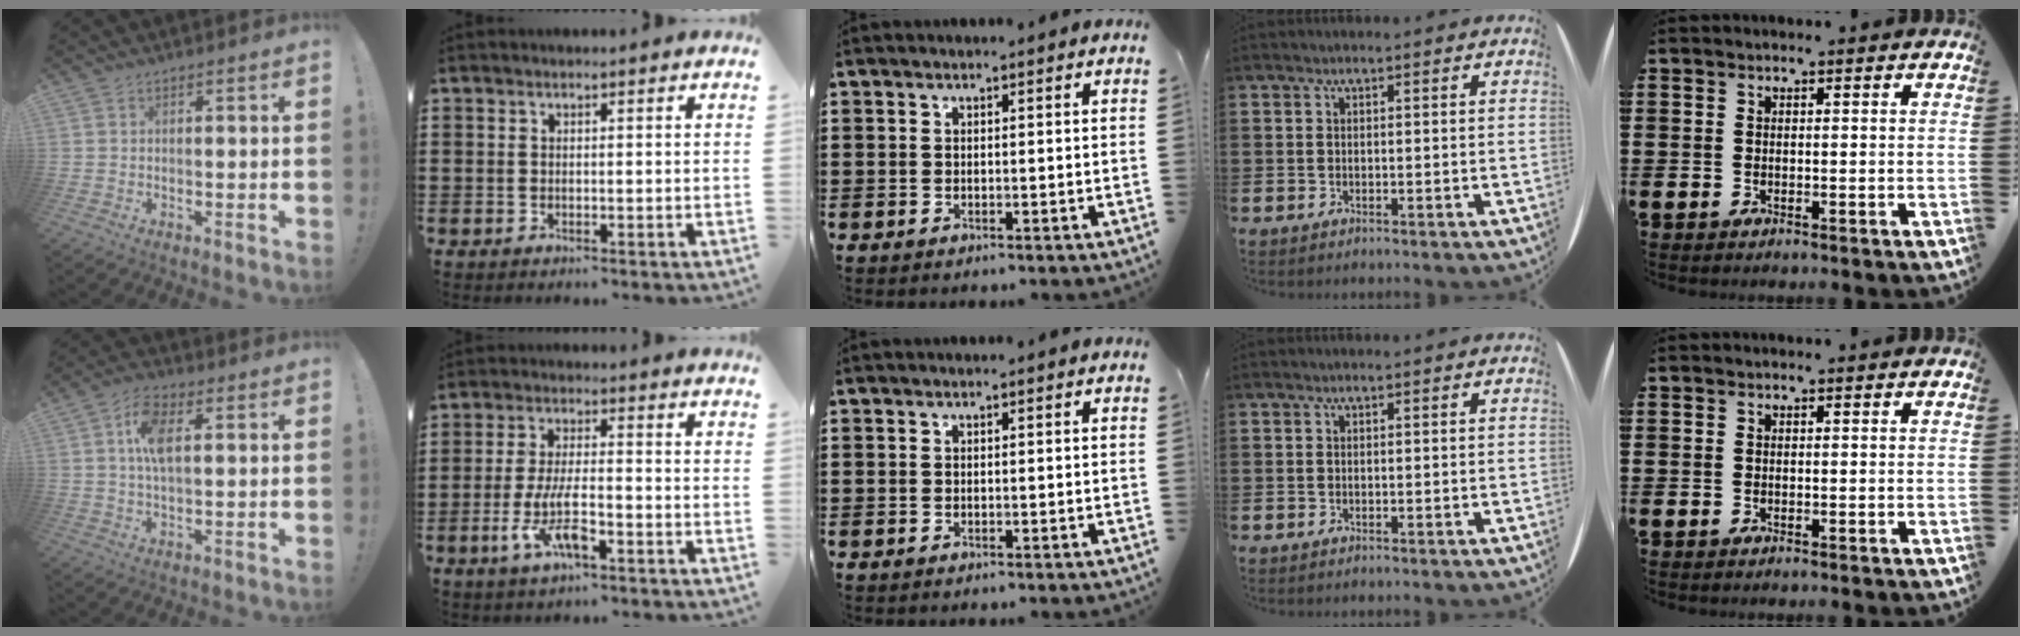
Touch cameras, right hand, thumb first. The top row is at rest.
{"thumb": {"total": 9.0, "force": [2.1, 4.4, 7.6], "torque": [-0.128, 0.001, 0.033]}, "index": {"total": 7.9, "force": [-3.2, 2.2, 6.9], "torque": [-0.158, -0.014, -0.064]}}